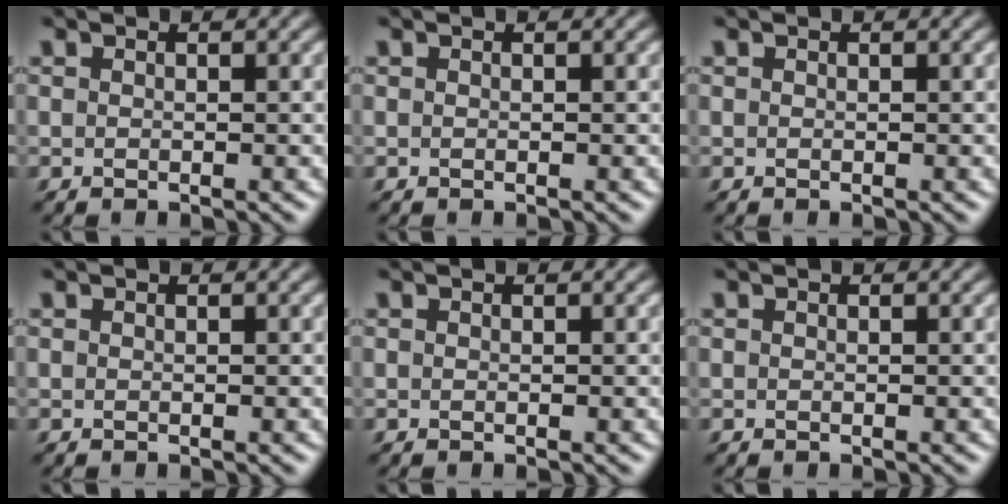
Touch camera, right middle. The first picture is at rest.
{"total": 0.0}
{"total": 0.0}
{"total": 0.0}
{"total": 0.0}
{"total": 0.0}